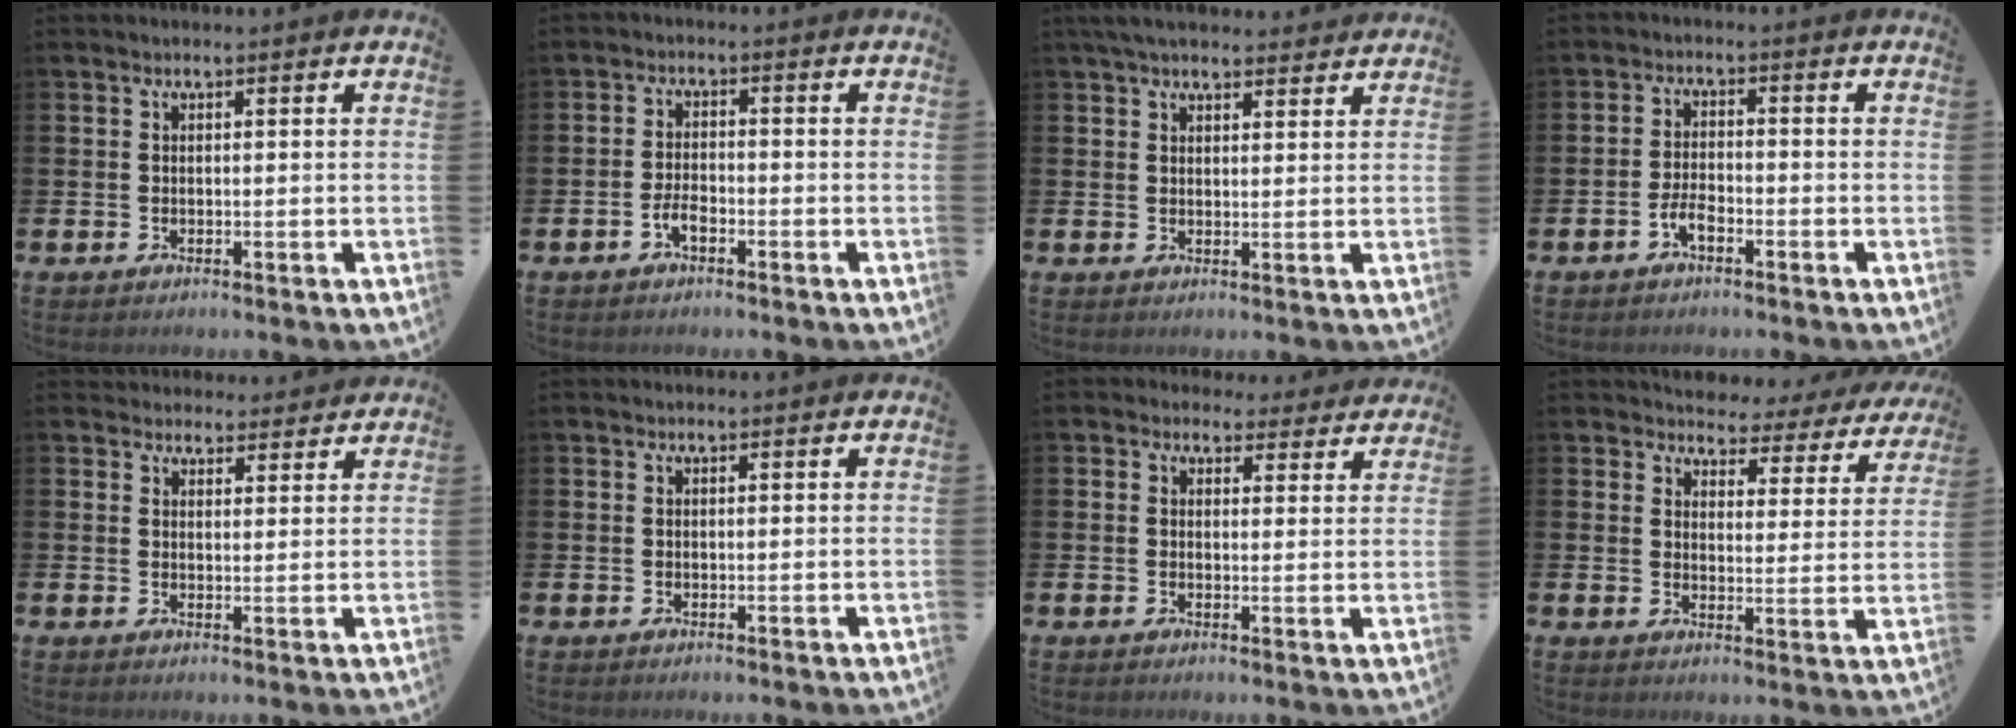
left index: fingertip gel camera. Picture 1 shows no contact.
{"total": 2.3, "force": [-1.2, 0.9, 1.8], "torque": [-0.039, 0.006, -0.022]}
{"total": 4.5, "force": [4.1, 1.2, 1.4], "torque": [-0.033, -0.010, 0.077]}
{"total": 2.7, "force": [-1.5, 0.9, 2.0], "torque": [-0.041, 0.007, -0.026]}
{"total": 3.5, "force": [3.2, 1.2, -0.3], "torque": [0.008, -0.017, 0.058]}
{"total": 0.0}
{"total": 3.1, "force": [2.7, 1.5, 0.0], "torque": [0.002, -0.015, 0.044]}
{"total": 3.0, "force": [2.8, 1.1, 0.0], "torque": [-0.014, -0.035, 0.039]}